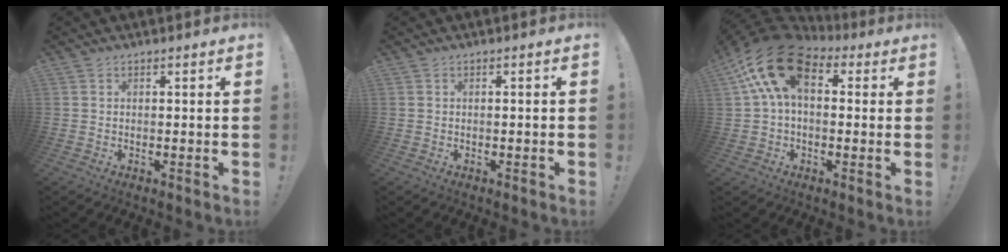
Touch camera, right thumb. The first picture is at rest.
{"total": 0.8, "force": [-0.6, -0.2, 0.4], "torque": [-0.011, 0.002, -0.011]}
{"total": 17.5, "force": [6.2, 10.2, 12.8], "torque": [-0.237, -0.015, 0.111]}